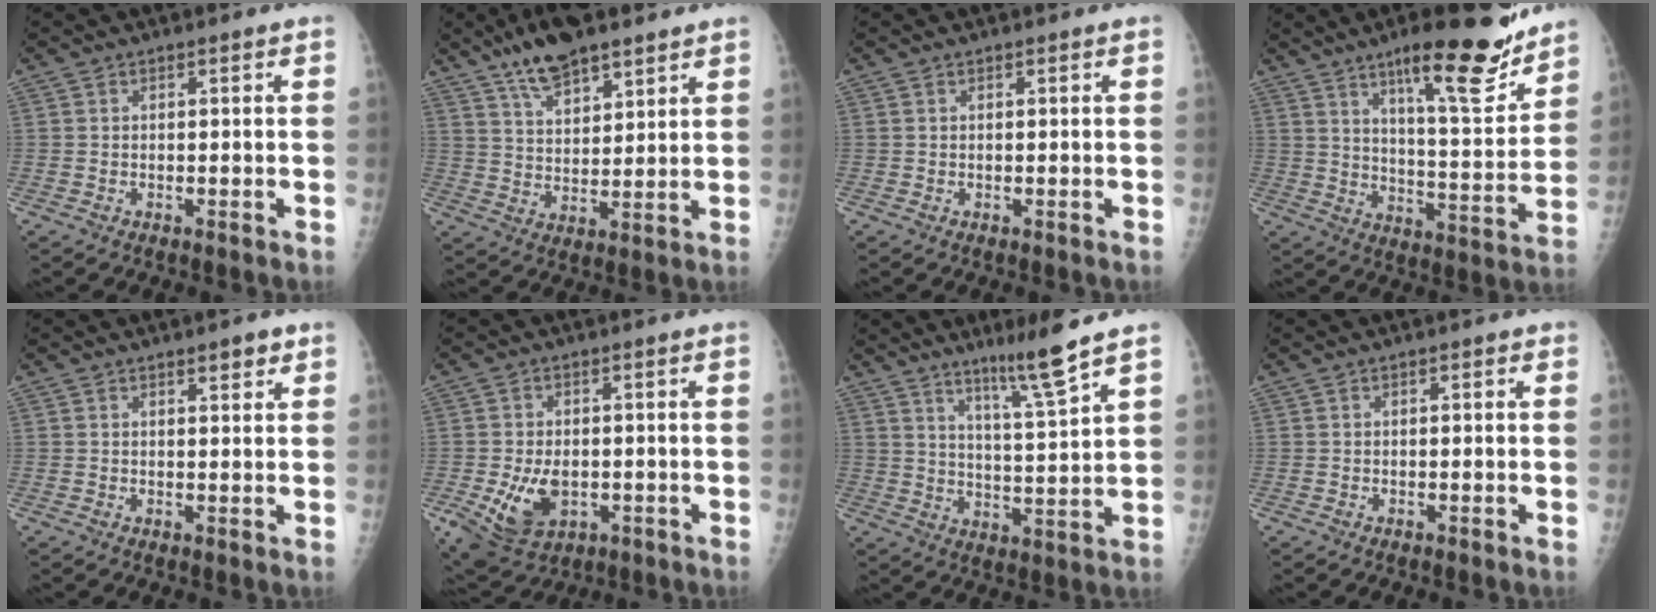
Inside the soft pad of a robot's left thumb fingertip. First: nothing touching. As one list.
[{"total": 11.0, "force": [8.0, 4.1, 6.3], "torque": [-0.090, -0.033, 0.145]}, {"total": 0.0}, {"total": 18.0, "force": [12.4, 3.9, 12.4], "torque": [-0.149, -0.081, 0.193]}, {"total": 2.3, "force": [1.7, 0.6, 1.4], "torque": [-0.008, -0.007, 0.022]}, {"total": 9.5, "force": [-2.4, 6.5, 6.6], "torque": [-0.114, 0.000, -0.024]}, {"total": 9.3, "force": [6.6, -0.6, 6.5], "torque": [-0.112, -0.054, 0.118]}, {"total": 0.7, "force": [0.3, 0.3, 0.5], "torque": [-0.001, 0.002, 0.001]}]